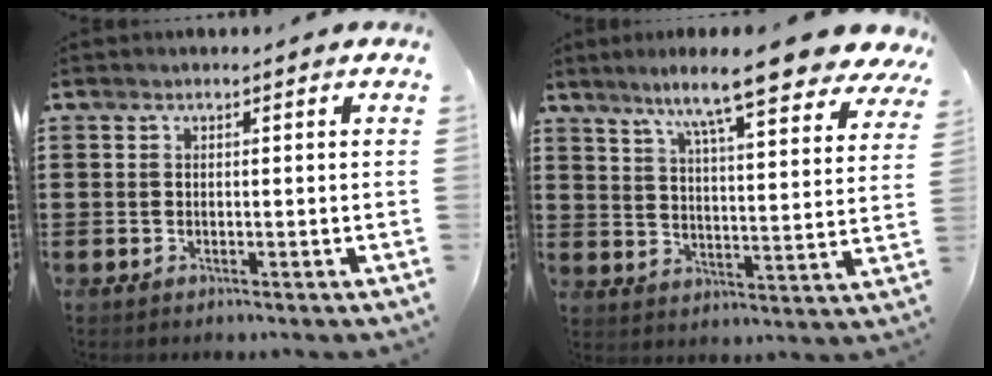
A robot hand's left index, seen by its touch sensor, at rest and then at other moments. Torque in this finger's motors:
{"motor_torque": [2.14, 0.00, 1.05, 0.21]}